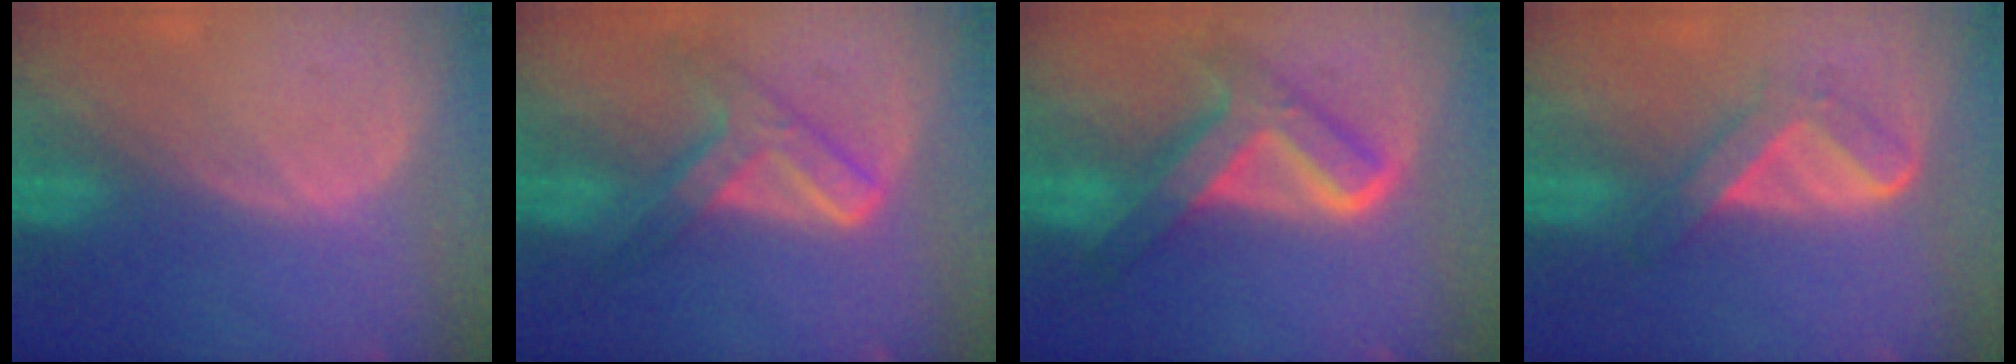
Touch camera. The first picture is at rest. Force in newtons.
{"total": 7.2, "press": 6.2, "slide": 3.8}
{"total": 8.3, "press": 8.3, "slide": 0.6}
{"total": 5.7, "press": 4.8, "slide": 3.1}